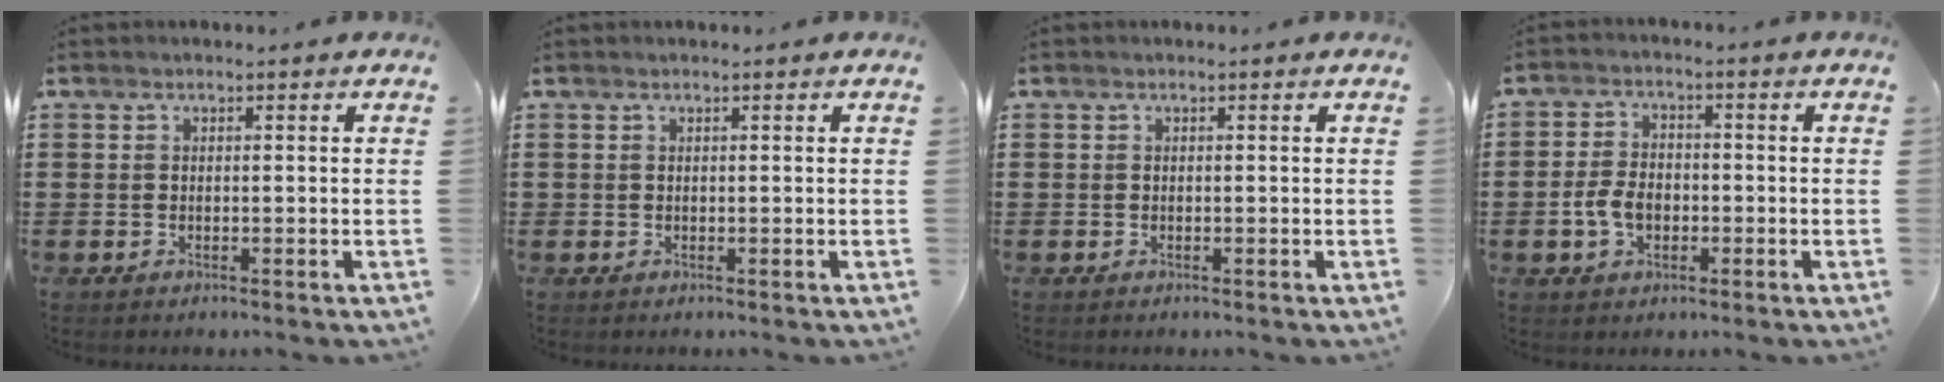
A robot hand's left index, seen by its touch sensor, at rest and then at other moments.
{"total": 0.0}
{"total": 0.0}
{"total": 4.9, "force": [-1.2, 3.2, 3.5], "torque": [-0.086, 0.001, -0.027]}